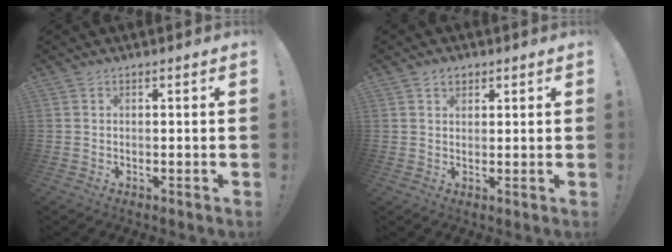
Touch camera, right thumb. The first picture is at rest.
{"total": 2.6, "force": [1.6, 1.6, 1.3], "torque": [-0.011, -0.006, 0.028]}